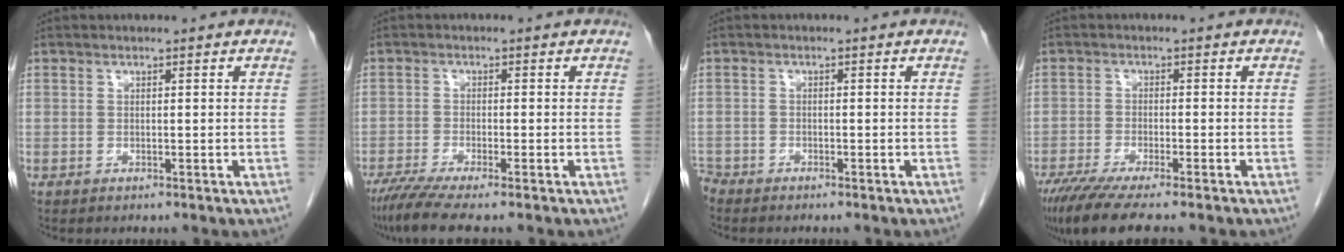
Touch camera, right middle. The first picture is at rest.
{"total": 5.5, "force": [-4.3, -0.2, 3.5], "torque": [-0.060, -0.016, -0.078]}
{"total": 2.2, "force": [-2.1, 0.7, 0.1], "torque": [-0.001, -0.003, -0.039]}
{"total": 9.5, "force": [-7.4, 0.8, 5.8], "torque": [-0.093, -0.022, -0.123]}